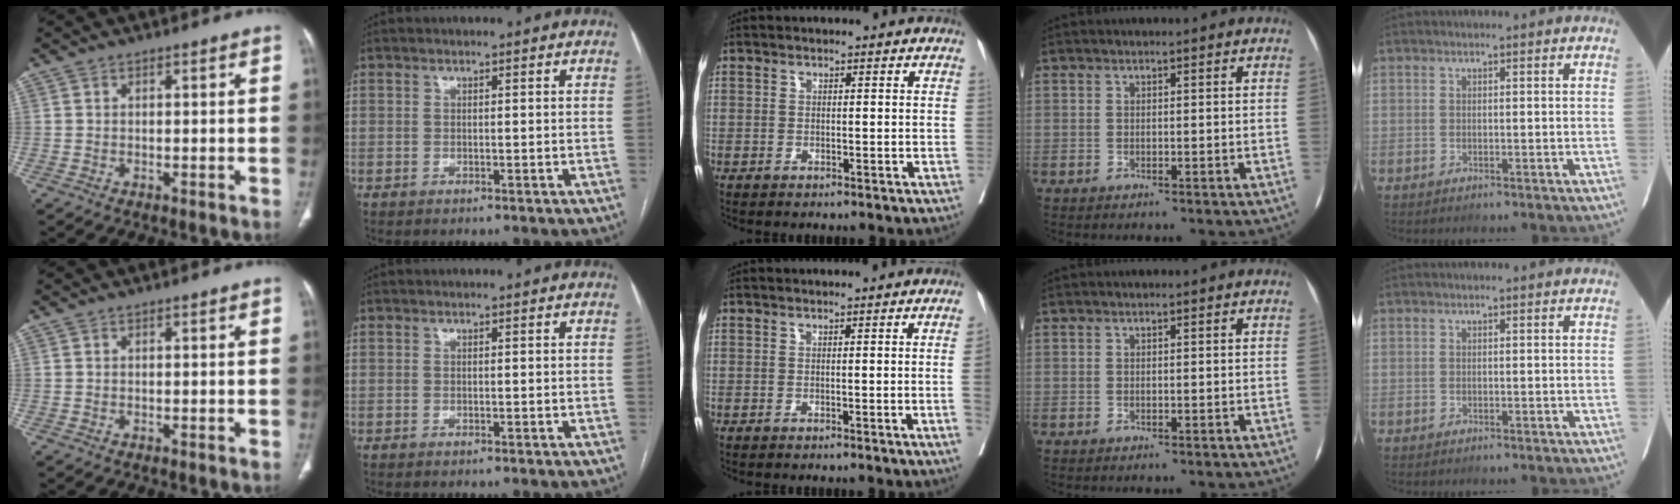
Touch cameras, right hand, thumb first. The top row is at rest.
{"middle": {"total": 2.6, "force": [-0.2, -1.1, 2.4], "torque": [-0.038, -0.006, 0.001]}}